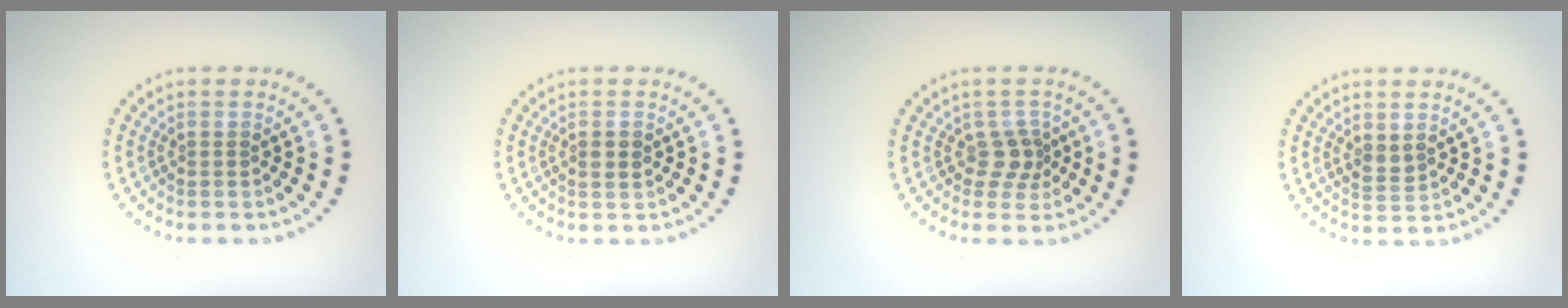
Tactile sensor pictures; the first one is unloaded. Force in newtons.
{"total": 1.1, "press": 1.1, "slide": 0.3}
{"total": 2.0, "press": 1.6, "slide": 1.3}
{"total": 1.3, "press": 1.2, "slide": 0.5}